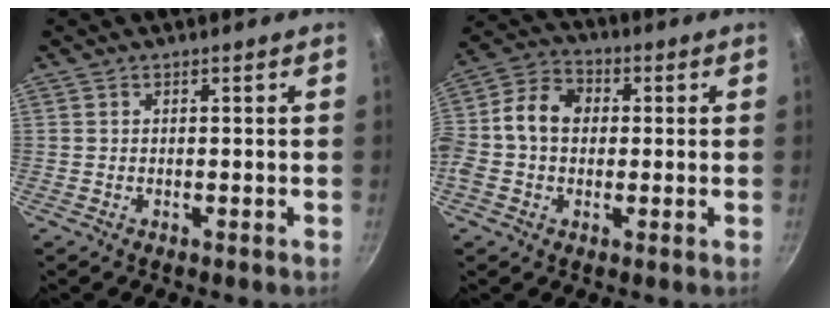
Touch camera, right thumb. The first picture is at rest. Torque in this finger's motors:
{"motor_torque": [1.31, 2.46, 0.98, -0.27, 0.37]}